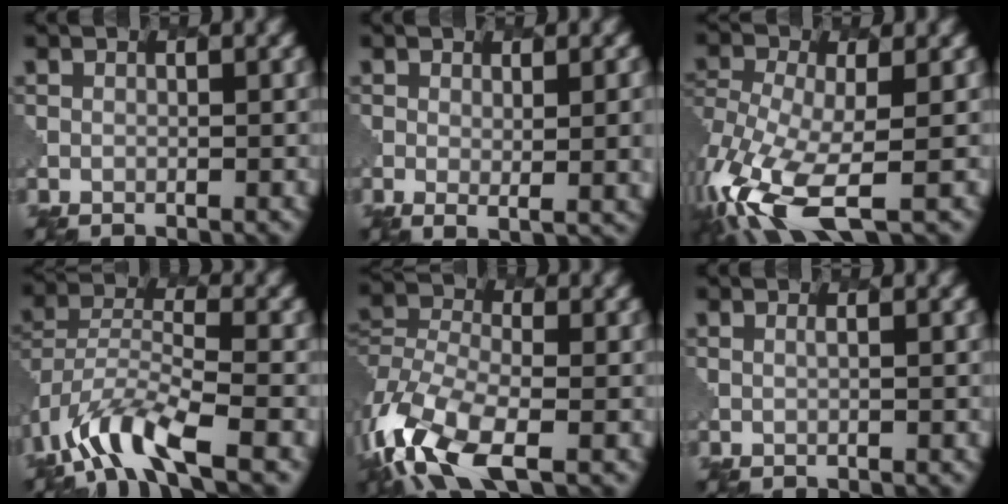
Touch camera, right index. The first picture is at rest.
{"total": 4.6, "force": [0.3, 1.5, 4.4], "torque": [-0.051, -0.009, 0.011]}
{"total": 8.4, "force": [-4.0, 3.4, 6.5], "torque": [-0.153, -0.013, -0.078]}
{"total": 7.6, "force": [-5.0, 2.4, 5.2], "torque": [-0.100, -0.003, -0.100]}
{"total": 9.9, "force": [-5.4, 4.4, 7.1], "torque": [-0.157, -0.019, -0.109]}
{"total": 0.9, "force": [0.5, 0.3, 0.7], "torque": [-0.007, -0.002, 0.007]}